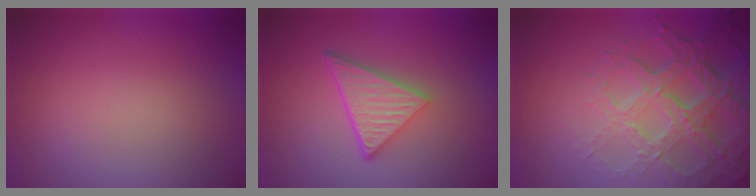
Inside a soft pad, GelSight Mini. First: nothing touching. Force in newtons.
{"total": 4.9, "press": 3.4, "slide": 3.5}
{"total": 7.7, "press": 5.3, "slide": 5.5}